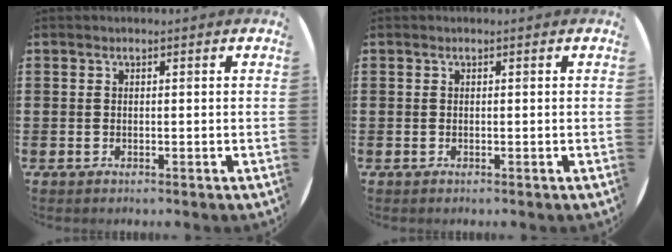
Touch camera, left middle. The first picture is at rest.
{"total": 0.0}